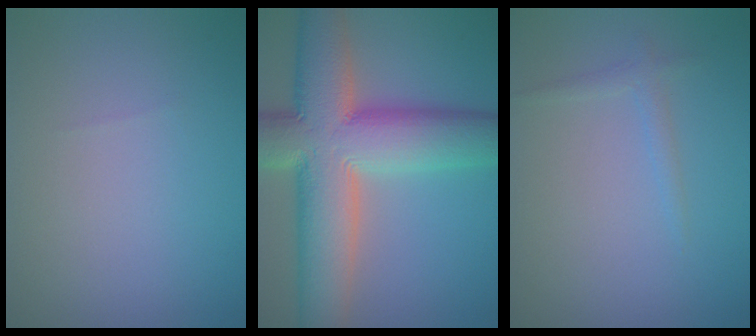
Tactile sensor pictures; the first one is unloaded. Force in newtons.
{"total": 13.4, "press": 13.3, "slide": 1.3}
{"total": 1.1, "press": 1.1, "slide": 0.1}